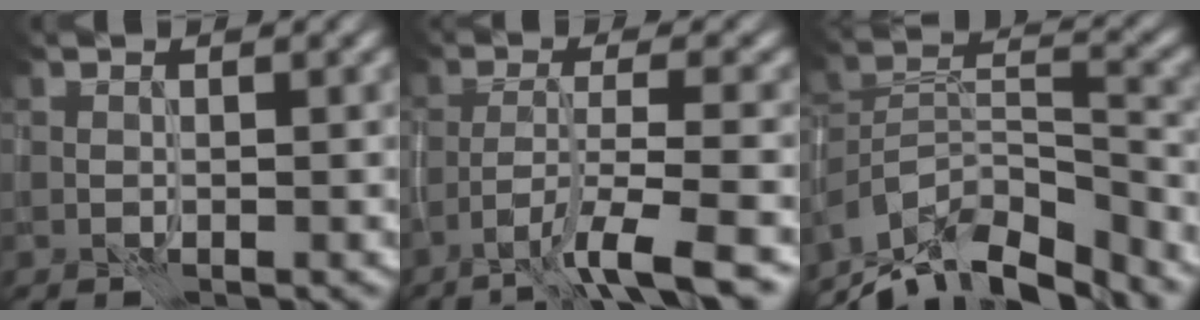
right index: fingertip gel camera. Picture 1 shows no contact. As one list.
[{"total": 5.7, "force": [-3.8, 0.6, 4.2], "torque": [-0.064, 0.007, -0.068]}, {"total": 12.2, "force": [-10.2, 3.9, 5.5], "torque": [-0.100, 0.014, -0.164]}]